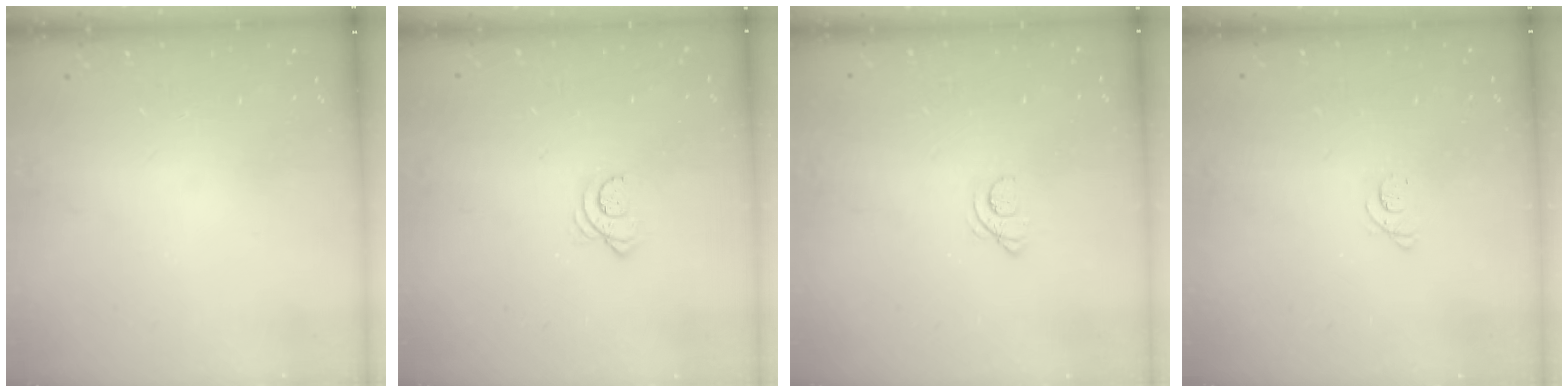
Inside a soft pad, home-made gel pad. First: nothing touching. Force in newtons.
{"total": 4.1, "press": 4.1, "slide": 0.4}
{"total": 1.7, "press": 1.6, "slide": 0.1}
{"total": 2.5, "press": 2.5, "slide": 0.3}